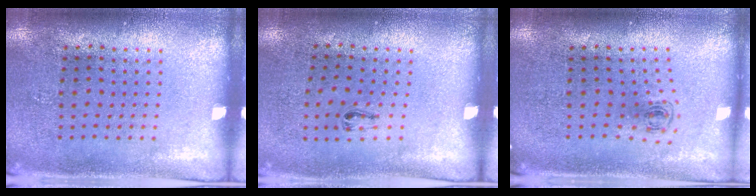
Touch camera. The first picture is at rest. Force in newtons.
{"total": 0.5, "press": 0.3, "slide": 0.5}
{"total": 0.6, "press": 0.3, "slide": 0.5}